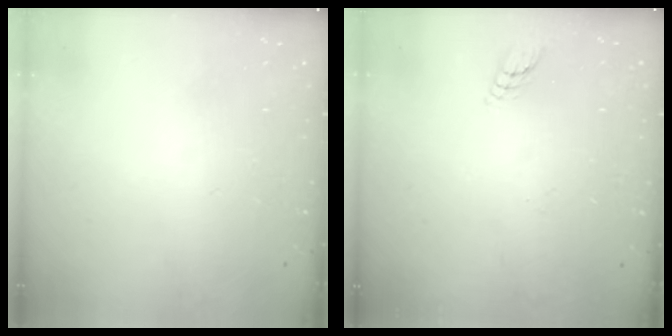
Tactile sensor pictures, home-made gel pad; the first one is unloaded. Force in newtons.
{"total": 4.0, "press": 4.0, "slide": 0.4}